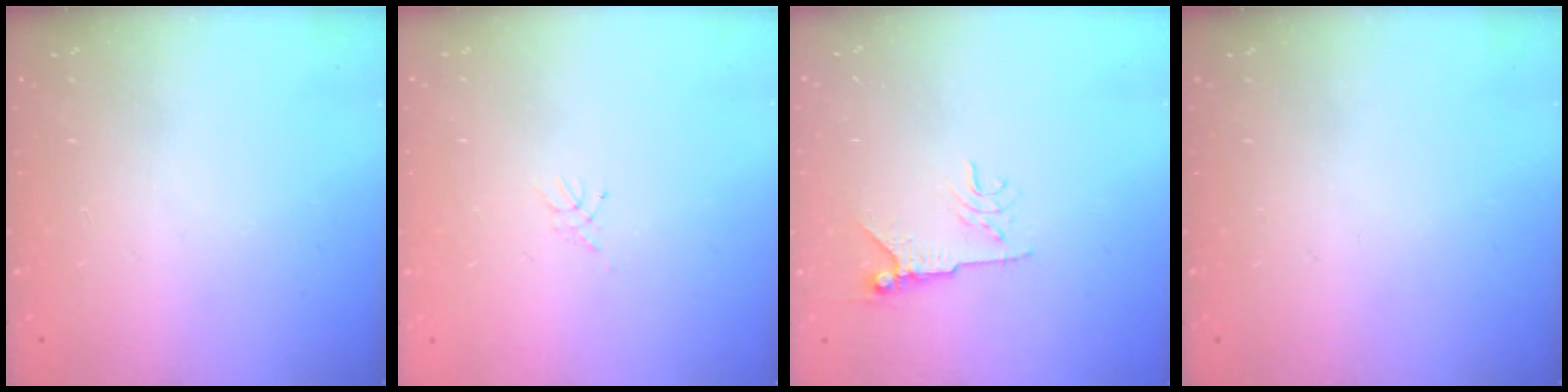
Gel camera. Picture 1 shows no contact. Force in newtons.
{"total": 2.3, "press": 2.2, "slide": 0.3}
{"total": 7.3, "press": 7.3, "slide": 0.6}
{"total": 0.0}